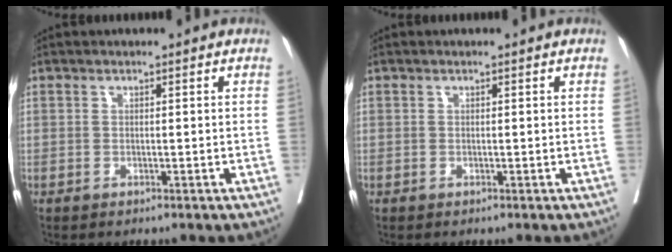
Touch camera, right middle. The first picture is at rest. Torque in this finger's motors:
{"motor_torque": [-0.02, 0.13, 0.00, 0.00]}